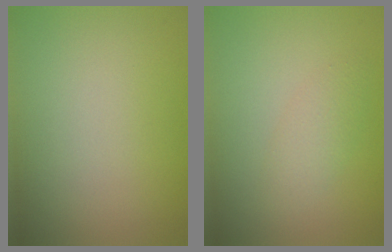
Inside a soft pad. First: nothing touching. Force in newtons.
{"total": 1.7, "press": 1.7, "slide": 0.0}